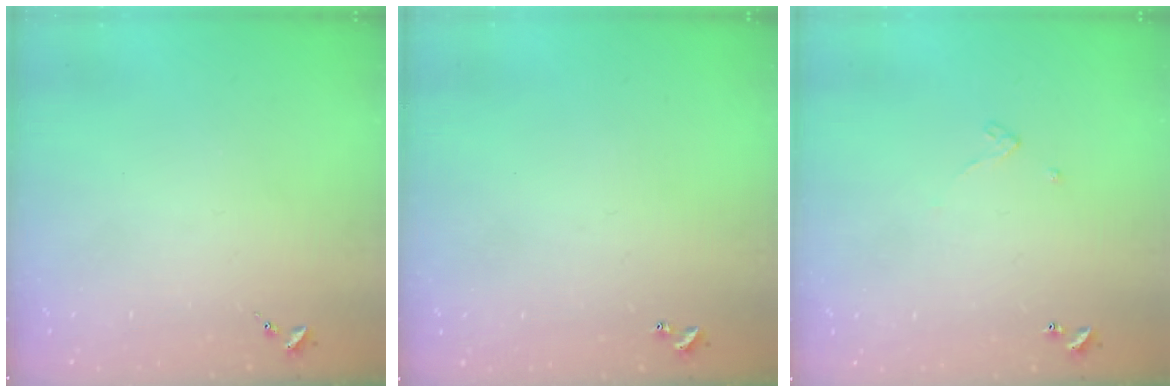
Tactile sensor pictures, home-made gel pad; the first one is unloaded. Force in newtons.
{"total": 1.0, "press": 1.0, "slide": 0.2}
{"total": 3.2, "press": 3.2, "slide": 0.2}